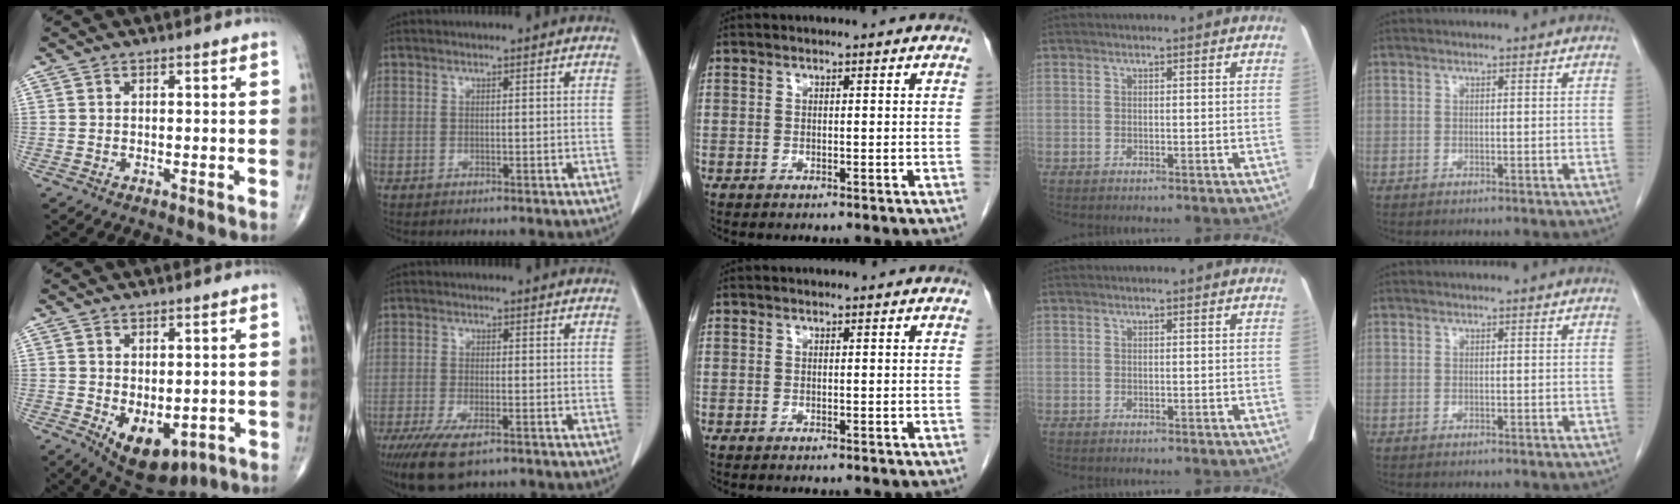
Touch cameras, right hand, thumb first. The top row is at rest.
{"thumb": {"total": 9.6, "force": [-2.8, 5.6, 7.3], "torque": [-0.088, -0.004, -0.021]}, "index": {"total": 9.0, "force": [-6.2, 2.6, 6.1], "torque": [-0.106, -0.020, -0.097]}}